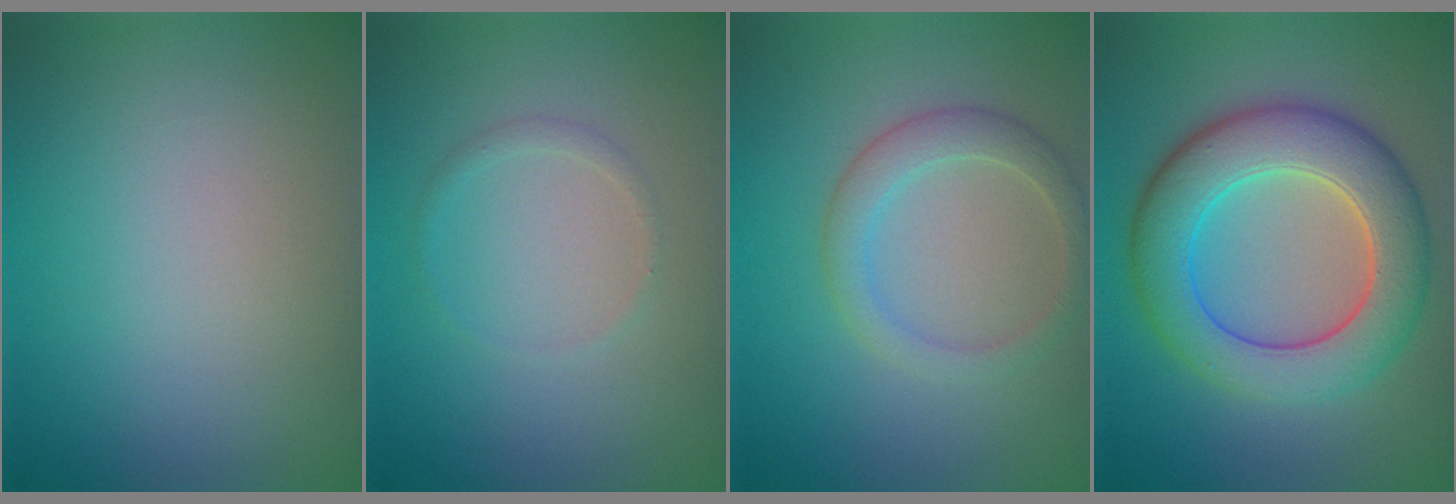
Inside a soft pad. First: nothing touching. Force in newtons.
{"total": 0.8, "press": 0.8, "slide": 0.0}
{"total": 2.7, "press": 2.7, "slide": 0.2}
{"total": 8.6, "press": 8.6, "slide": 0.6}